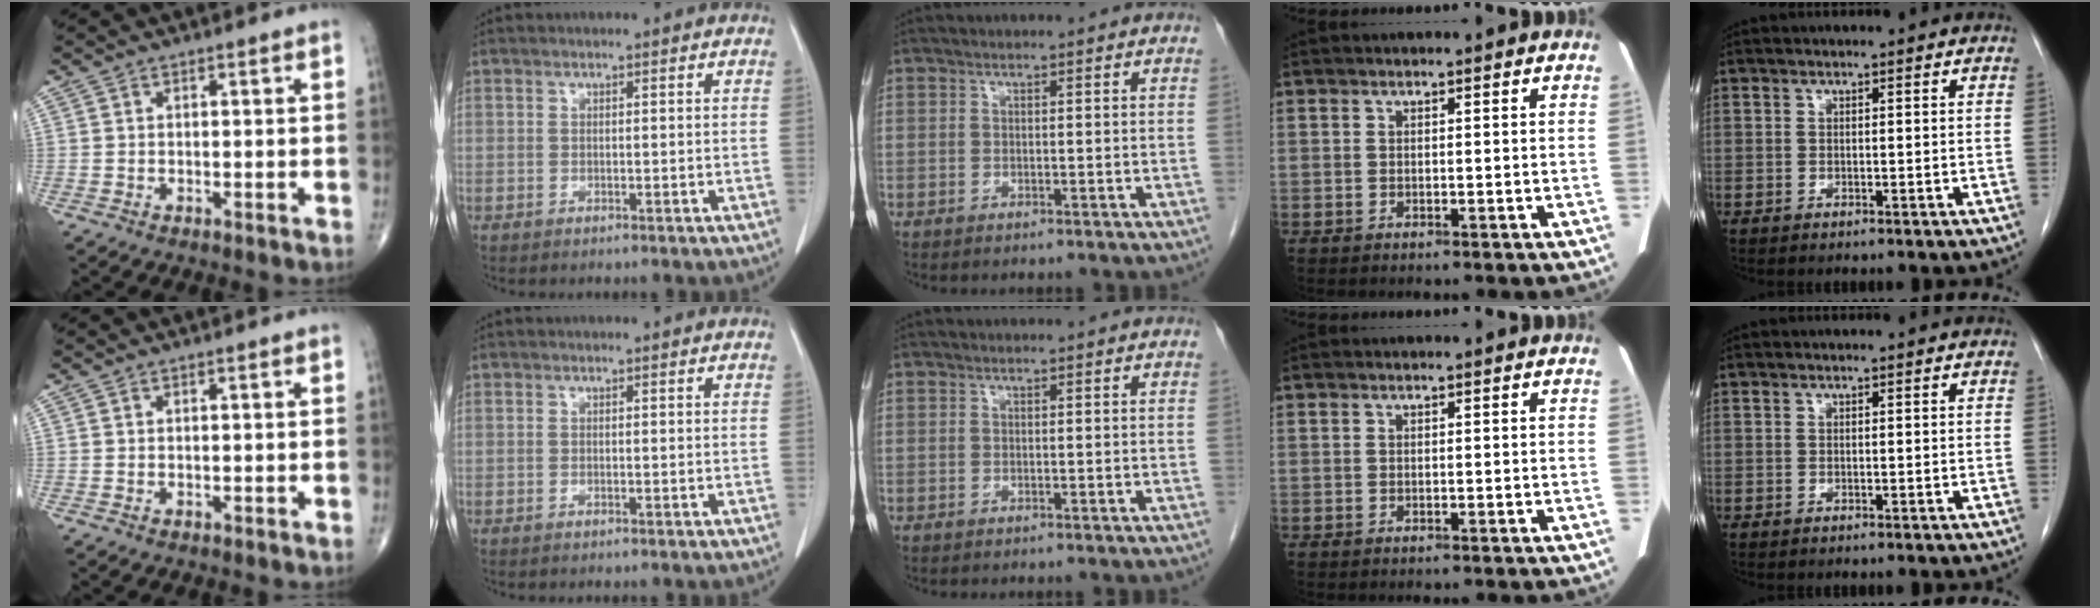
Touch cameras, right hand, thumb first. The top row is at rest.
{}